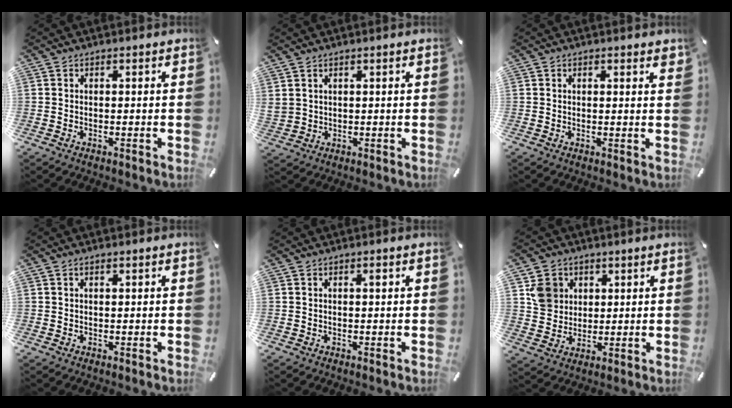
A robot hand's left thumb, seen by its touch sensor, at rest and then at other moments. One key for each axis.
{"total": 2.1, "fx": 1.5, "fy": 1.3, "fz": 0.5, "tx": -0.013, "ty": -0.003, "tz": 0.029}
{"total": 0.9, "fx": 0.7, "fy": 0.4, "fz": 0.4, "tx": -0.001, "ty": -0.003, "tz": 0.010}
{"total": 0.8, "fx": 0.3, "fy": 0.4, "fz": 0.6, "tx": -0.012, "ty": 0.004, "tz": 0.004}
{"total": 0.7, "fx": 0.3, "fy": 0.2, "fz": 0.6, "tx": -0.011, "ty": 0.002, "tz": 0.004}
{"total": 7.0, "fx": 2.6, "fy": 6.4, "fz": 1.2, "tx": -0.023, "ty": 0.002, "tz": 0.051}